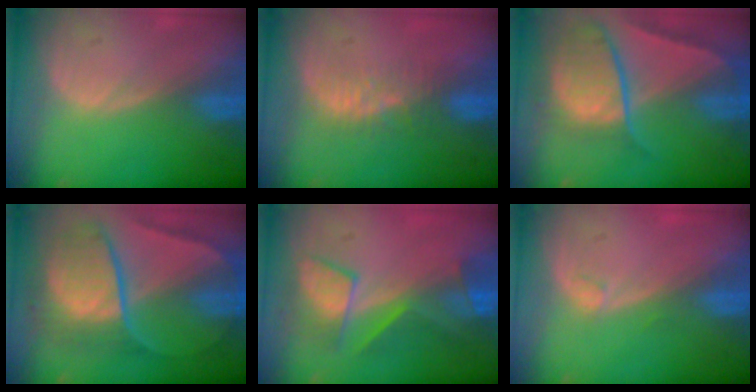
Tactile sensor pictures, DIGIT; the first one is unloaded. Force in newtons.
{"total": 4.6, "press": 4.0, "slide": 2.4}
{"total": 10.6, "press": 8.9, "slide": 5.7}
{"total": 10.8, "press": 10.7, "slide": 1.0}
{"total": 8.0, "press": 7.4, "slide": 2.9}
{"total": 1.0, "press": 0.9, "slide": 0.3}